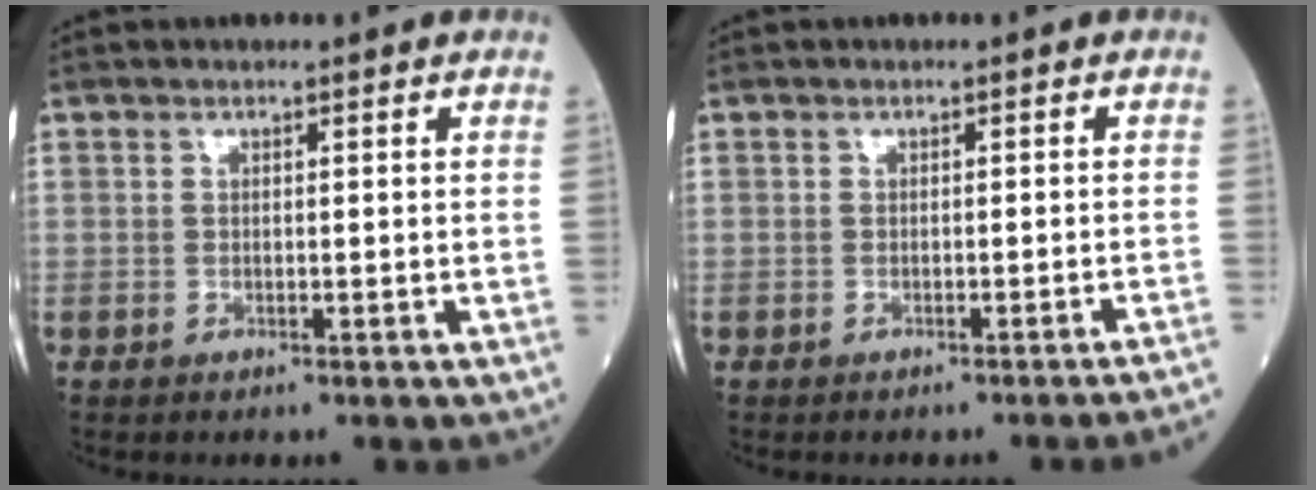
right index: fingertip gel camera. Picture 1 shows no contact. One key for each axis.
{"total": 5.3, "fx": -4.8, "fy": -1.5, "fz": 1.7, "tx": -0.008, "ty": -0.014, "tz": -0.052}